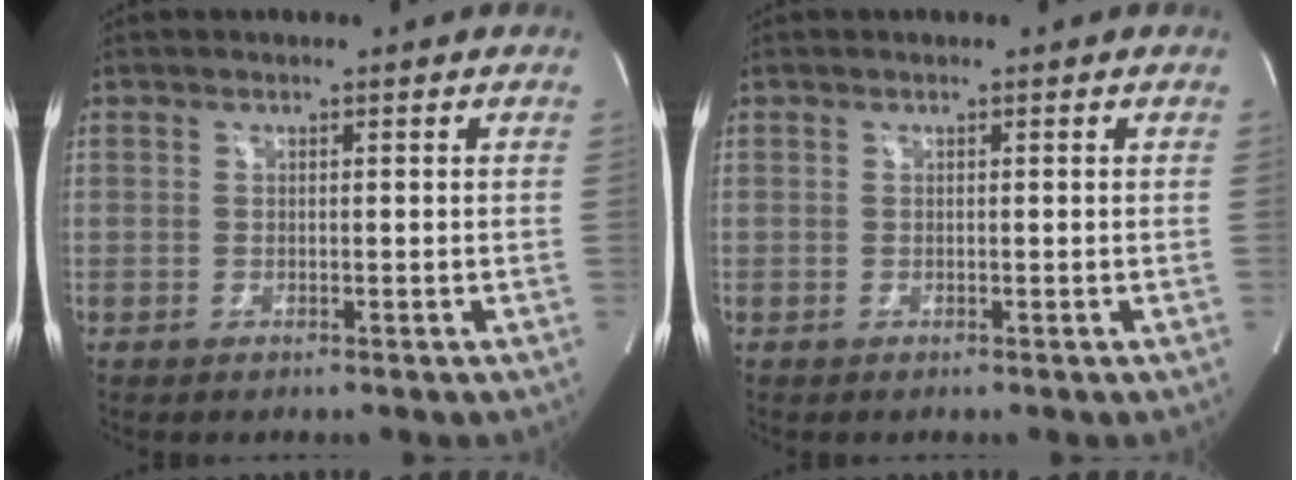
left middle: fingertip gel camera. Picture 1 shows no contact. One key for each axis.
{"total": 0.0}